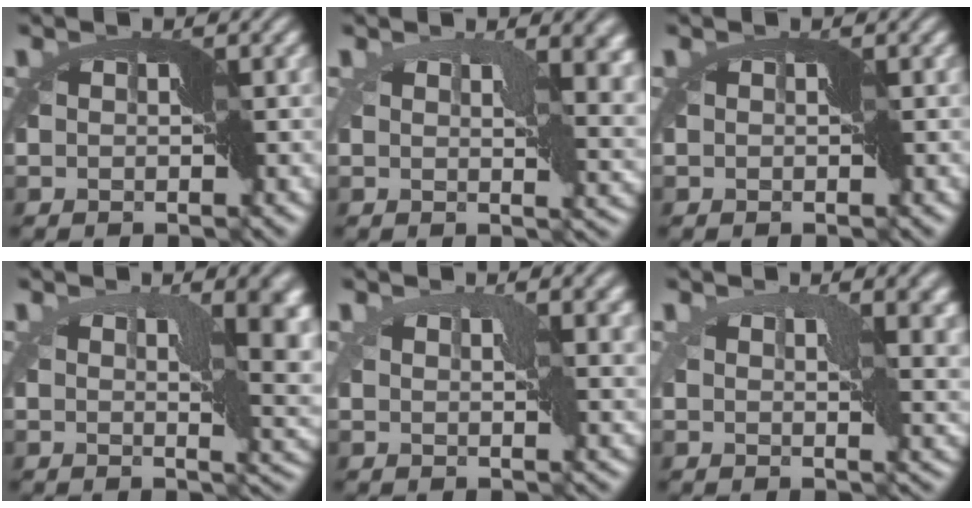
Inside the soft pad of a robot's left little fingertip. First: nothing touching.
{"total": 7.1, "force": [1.8, 3.8, 5.8], "torque": [-0.075, -0.012, 0.031]}
{"total": 0.0}
{"total": 8.5, "force": [1.5, 4.1, 7.3], "torque": [-0.085, -0.004, 0.022]}
{"total": 3.6, "force": [1.5, 1.5, 3.0], "torque": [-0.051, -0.003, 0.027]}
{"total": 5.9, "force": [1.6, 3.1, 4.8], "torque": [-0.066, -0.010, 0.029]}